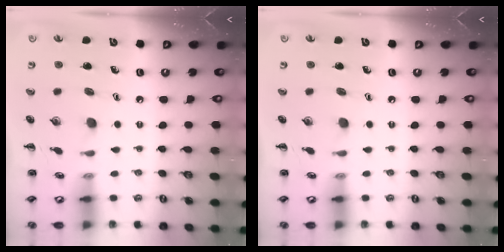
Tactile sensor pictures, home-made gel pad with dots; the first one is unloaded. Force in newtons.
{"total": 0.0}